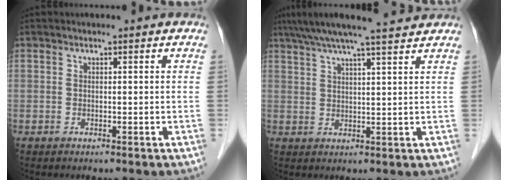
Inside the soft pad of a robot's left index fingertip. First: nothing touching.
{"total": 11.1, "force": [9.6, -0.2, 5.6], "torque": [-0.095, 0.022, 0.136]}